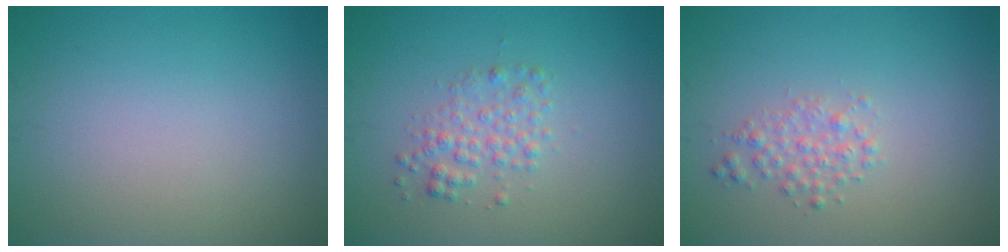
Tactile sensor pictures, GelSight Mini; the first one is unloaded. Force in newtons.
{"total": 2.2, "press": 2.2, "slide": 0.0}
{"total": 1.8, "press": 1.8, "slide": 0.1}